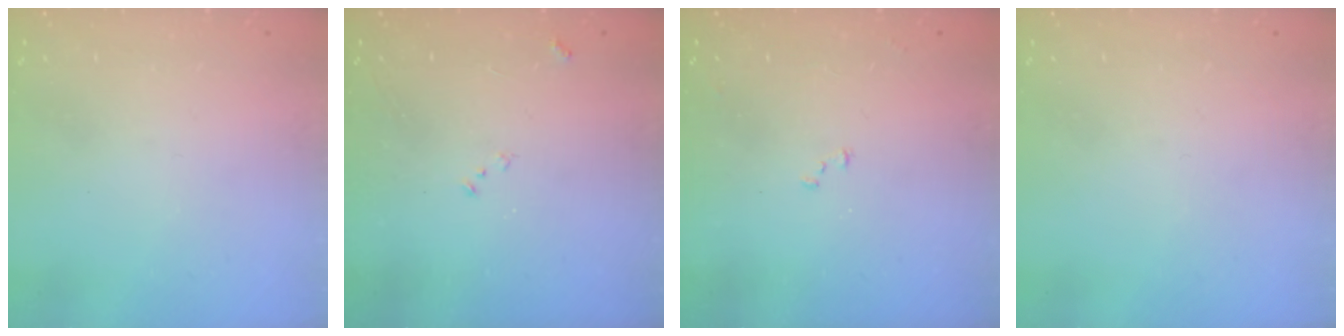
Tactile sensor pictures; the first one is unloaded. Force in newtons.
{"total": 7.6, "press": 7.5, "slide": 0.9}
{"total": 9.2, "press": 9.2, "slide": 0.8}
{"total": 0.0}